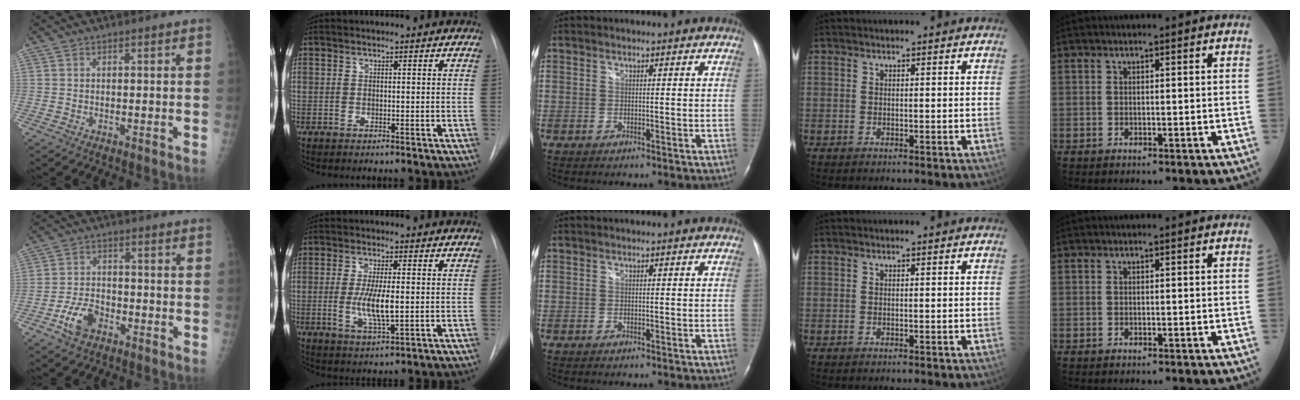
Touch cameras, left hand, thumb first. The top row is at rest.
{"thumb": {"total": 6.7, "force": [-3.5, 4.1, 4.0], "torque": [-0.070, 0.021, -0.063]}, "index": {"total": 6.5, "force": [-0.5, 1.4, 6.3], "torque": [-0.126, -0.016, -0.009]}}